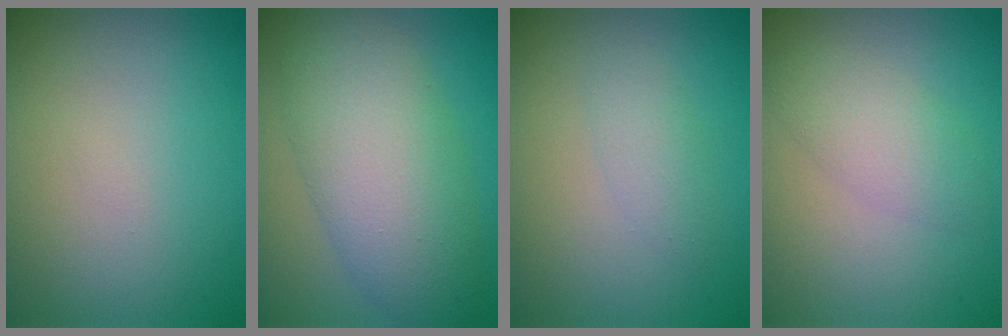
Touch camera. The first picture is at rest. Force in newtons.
{"total": 8.5, "press": 8.5, "slide": 0.1}
{"total": 1.7, "press": 1.7, "slide": 0.1}
{"total": 2.9, "press": 2.9, "slide": 0.1}